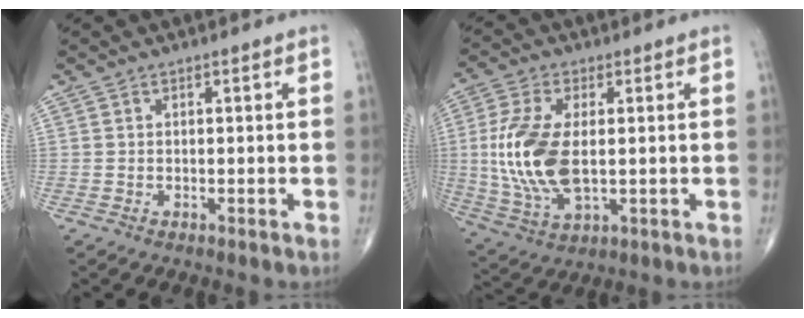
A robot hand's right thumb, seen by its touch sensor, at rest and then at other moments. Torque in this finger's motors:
{"motor_torque": [-0.23, 0.70, 0.69, -0.53, 0.19]}